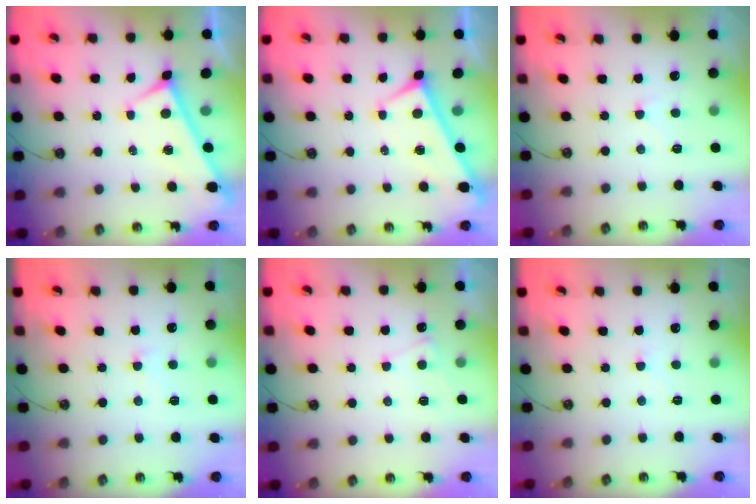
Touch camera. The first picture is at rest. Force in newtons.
{"total": 0.0}
{"total": 1.6, "press": 1.5, "slide": 0.5}
{"total": 0.9, "press": 0.6, "slide": 0.7}
{"total": 5.0, "press": 5.0, "slide": 0.5}
{"total": 1.0, "press": 0.9, "slide": 0.4}